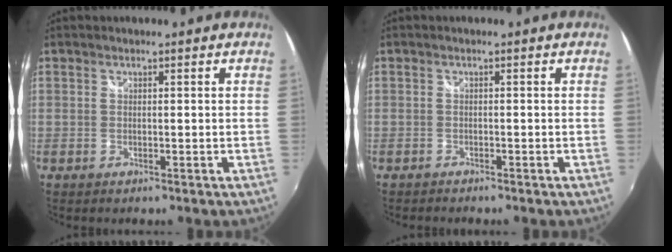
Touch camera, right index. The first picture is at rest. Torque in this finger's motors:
{"motor_torque": [0.06, 0.01, 0.00, -0.03]}